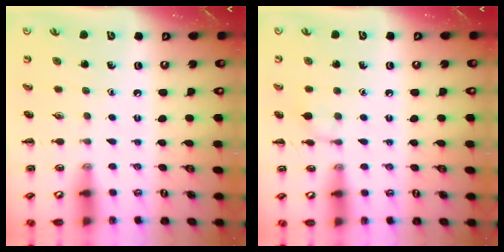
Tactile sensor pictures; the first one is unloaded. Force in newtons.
{"total": 6.1, "press": 5.9, "slide": 1.7}